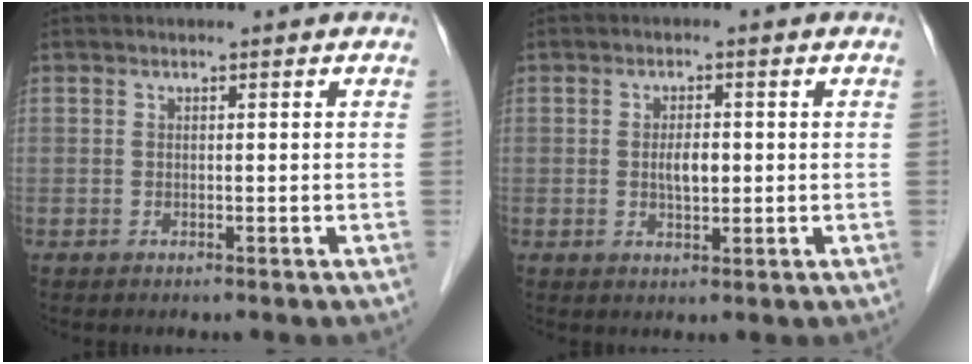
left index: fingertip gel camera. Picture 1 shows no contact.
{"total": 3.0, "force": [0.0, 1.2, 2.7], "torque": [-0.050, 0.000, 0.001]}